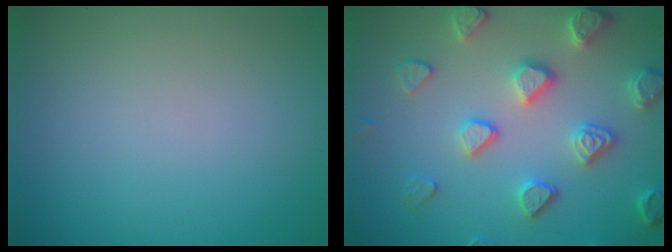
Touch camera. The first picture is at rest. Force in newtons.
{"total": 4.4, "press": 4.4, "slide": 0.4}